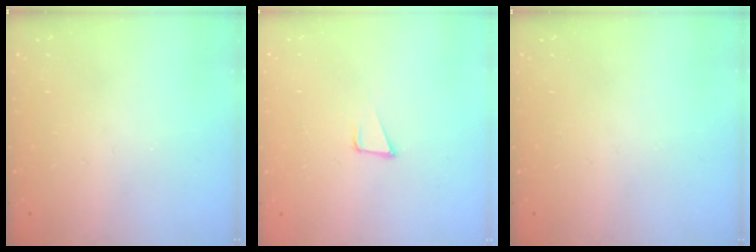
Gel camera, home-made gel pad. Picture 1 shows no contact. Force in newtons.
{"total": 4.8, "press": 3.9, "slide": 2.7}
{"total": 0.0}